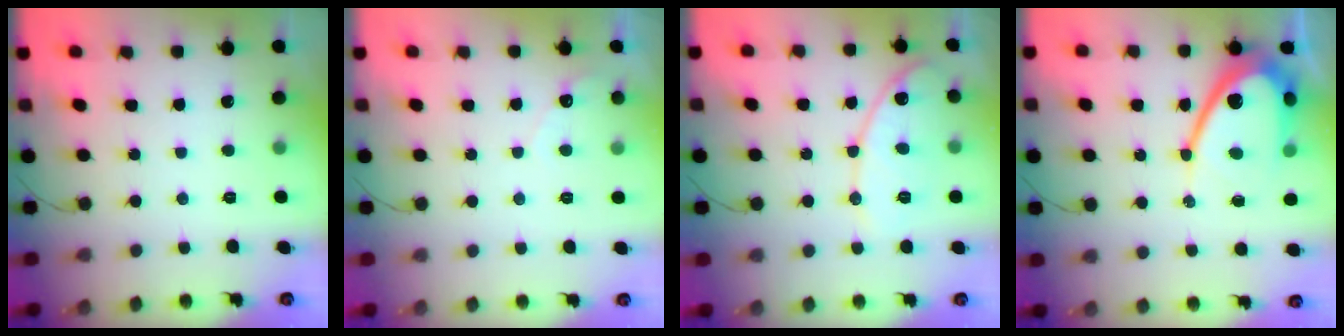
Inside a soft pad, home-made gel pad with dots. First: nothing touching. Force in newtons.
{"total": 2.8, "press": 2.8, "slide": 0.1}
{"total": 12.2, "press": 12.1, "slide": 1.0}
{"total": 15.0, "press": 15.0, "slide": 0.9}